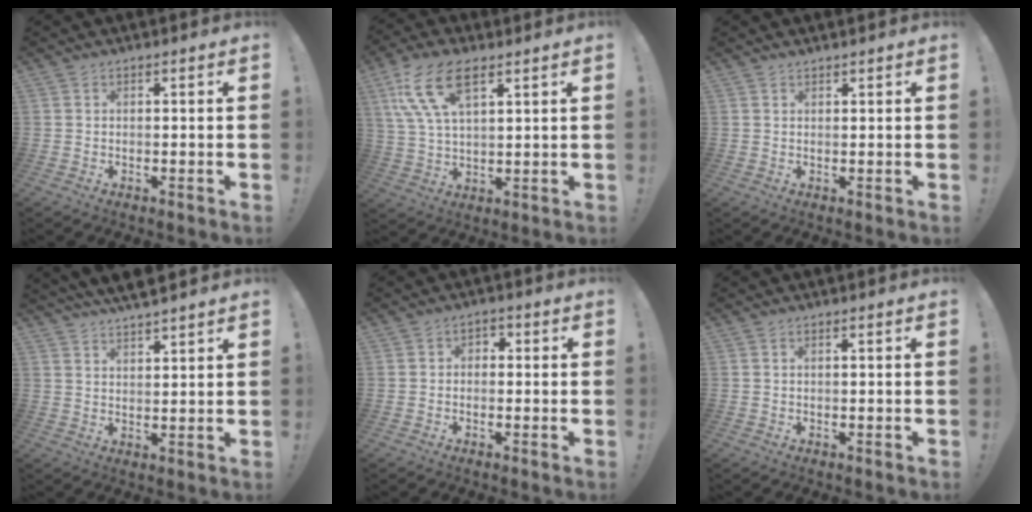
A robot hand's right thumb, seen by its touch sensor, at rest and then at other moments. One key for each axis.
{"total": 13.8, "fx": 6.9, "fy": 5.9, "fz": 10.3, "tx": -0.208, "ty": -0.015, "tz": 0.128}
{"total": 0.8, "fx": 0.8, "fy": 0.0, "fz": 0.1, "tx": -0.001, "ty": -0.001, "tz": 0.015}
{"total": 5.3, "fx": 4.8, "fy": 0.7, "fz": 2.1, "tx": -0.042, "ty": -0.027, "tz": 0.088}
{"total": 2.2, "fx": -1.3, "fy": 1.5, "fz": 0.8, "tx": -0.012, "ty": 0.009, "tz": -0.024}
{"total": 0.5, "fx": 0.1, "fy": -0.2, "fz": 0.5, "tx": -0.009, "ty": 0.000, "tz": 0.001}